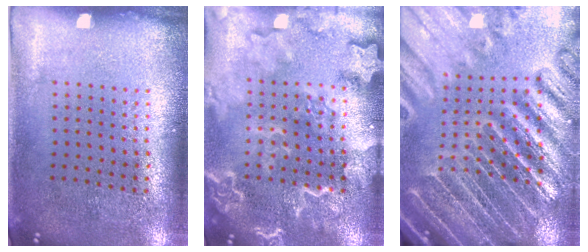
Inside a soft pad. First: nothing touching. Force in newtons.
{"total": 4.8, "press": 4.7, "slide": 0.7}
{"total": 4.9, "press": 4.4, "slide": 2.1}